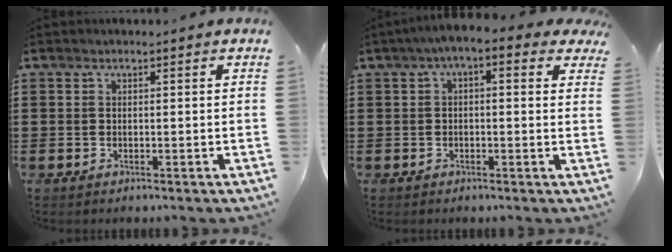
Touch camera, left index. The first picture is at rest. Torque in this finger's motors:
{"motor_torque": [2.14, 0.00, 0.44, 0.07]}